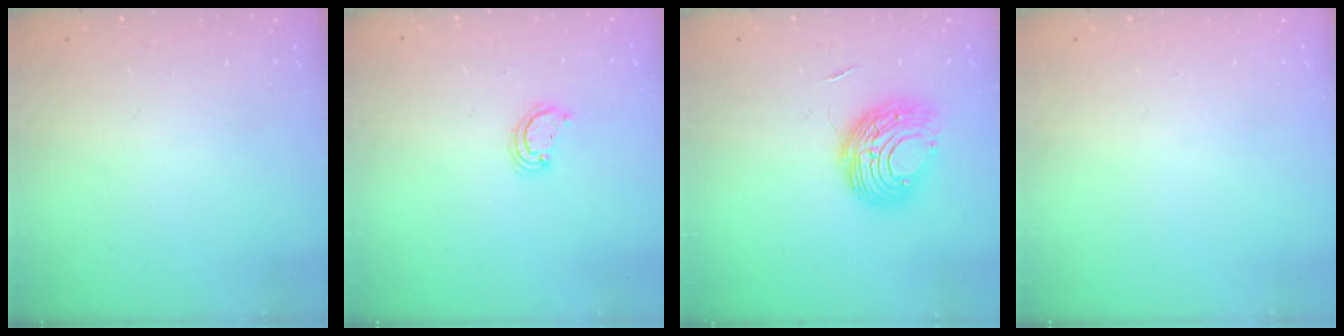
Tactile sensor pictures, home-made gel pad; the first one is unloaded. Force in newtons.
{"total": 2.6, "press": 2.6, "slide": 0.3}
{"total": 9.6, "press": 9.5, "slide": 0.9}
{"total": 0.0}